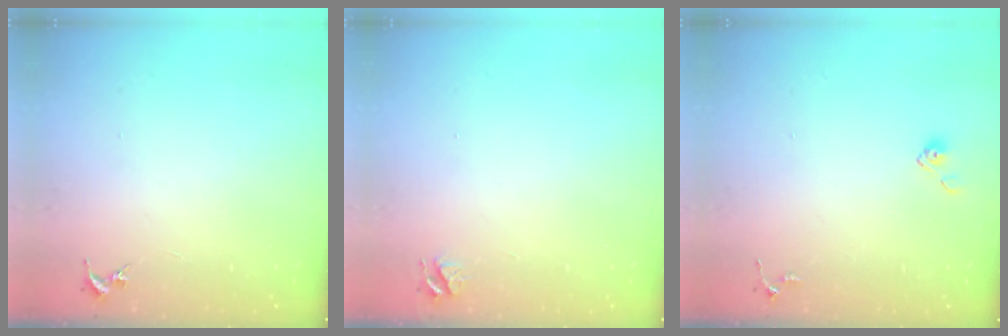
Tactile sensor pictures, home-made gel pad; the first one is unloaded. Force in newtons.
{"total": 4.0, "press": 3.9, "slide": 0.4}
{"total": 4.0, "press": 4.0, "slide": 0.4}